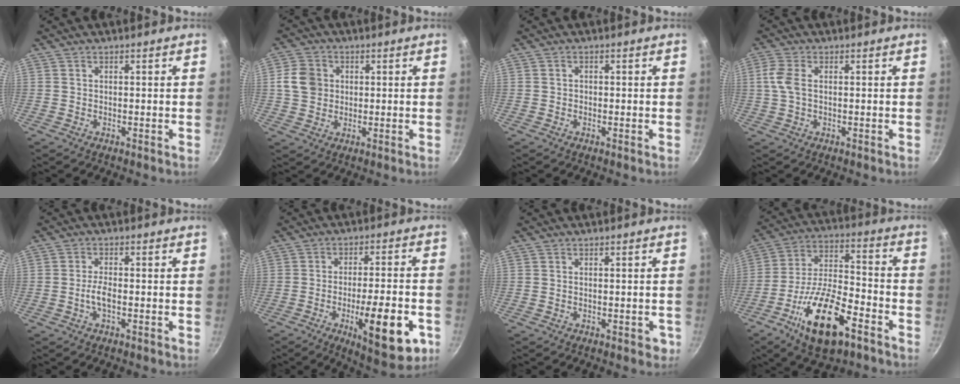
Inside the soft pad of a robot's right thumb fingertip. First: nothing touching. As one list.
[{"total": 6.7, "force": [0.9, 5.9, 3.1], "torque": [-0.035, 0.005, 0.012]}, {"total": 0.6, "force": [-0.3, 0.5, 0.2], "torque": [-0.003, 0.002, -0.005]}, {"total": 4.5, "force": [0.4, 2.6, 3.6], "torque": [-0.085, 0.009, 0.003]}, {"total": 3.2, "force": [-0.9, 1.3, 2.8], "torque": [-0.056, 0.012, -0.019]}, {"total": 16.4, "force": [-6.0, 4.7, 14.4], "torque": [-0.191, 0.018, -0.080]}, {"total": 2.0, "force": [-0.7, 1.1, 1.5], "torque": [-0.008, 0.009, -0.006]}, {"total": 19.5, "force": [-9.8, 8.0, 14.8], "torque": [-0.258, 0.041, -0.177]}]